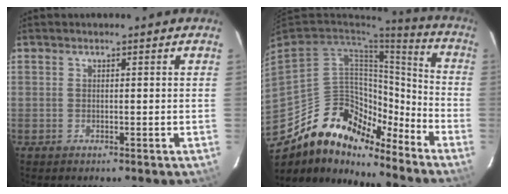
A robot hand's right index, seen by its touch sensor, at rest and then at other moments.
{"total": 19.6, "force": [-14.8, 9.6, 8.5], "torque": [-0.172, 0.022, -0.255]}